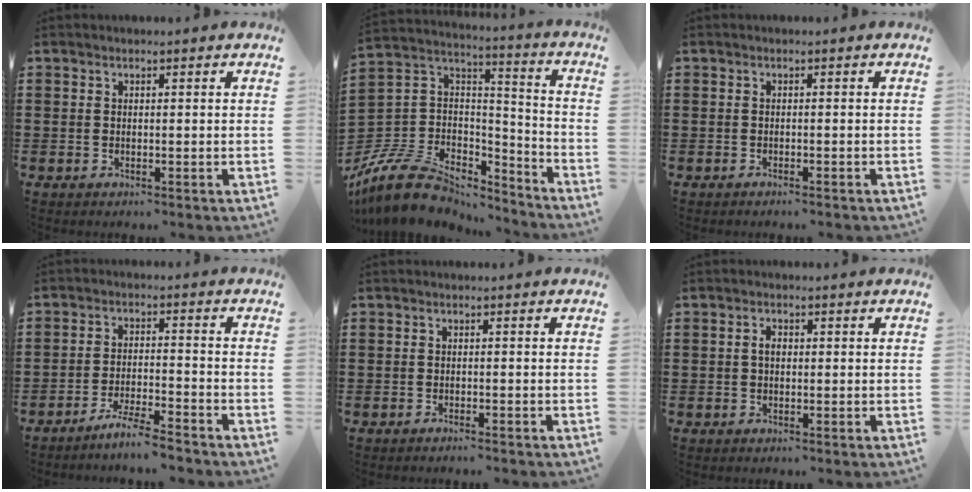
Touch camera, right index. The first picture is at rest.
{"total": 11.0, "force": [-8.2, 5.6, 4.5], "torque": [-0.117, 0.018, -0.161]}
{"total": 0.8, "force": [-0.7, -0.1, 0.1], "torque": [-0.004, -0.002, -0.015]}
{"total": 5.2, "force": [-4.8, -0.5, 1.8], "torque": [-0.045, -0.010, -0.096]}
{"total": 1.0, "force": [-0.9, -0.2, 0.2], "torque": [-0.006, -0.001, -0.018]}
{"total": 1.6, "force": [0.0, 0.9, 1.4], "torque": [-0.027, 0.005, -0.001]}